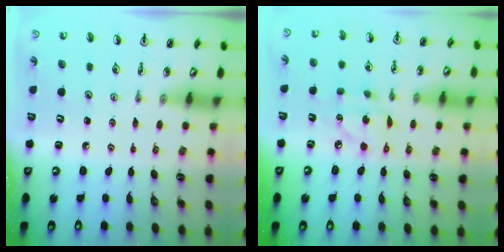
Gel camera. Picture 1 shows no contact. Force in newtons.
{"total": 7.6, "press": 7.6, "slide": 0.2}